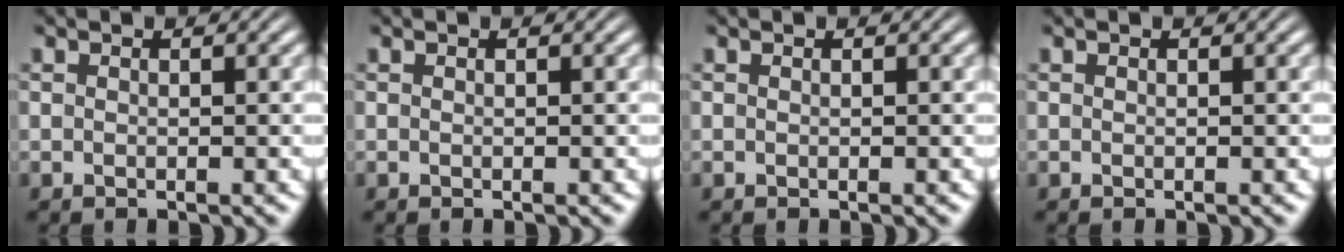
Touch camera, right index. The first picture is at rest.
{"total": 0.0}
{"total": 0.0}
{"total": 0.0}